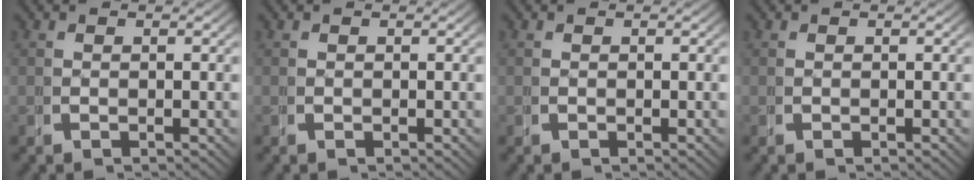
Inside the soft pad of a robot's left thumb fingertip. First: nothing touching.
{"total": 0.0}
{"total": 0.0}
{"total": 0.0}